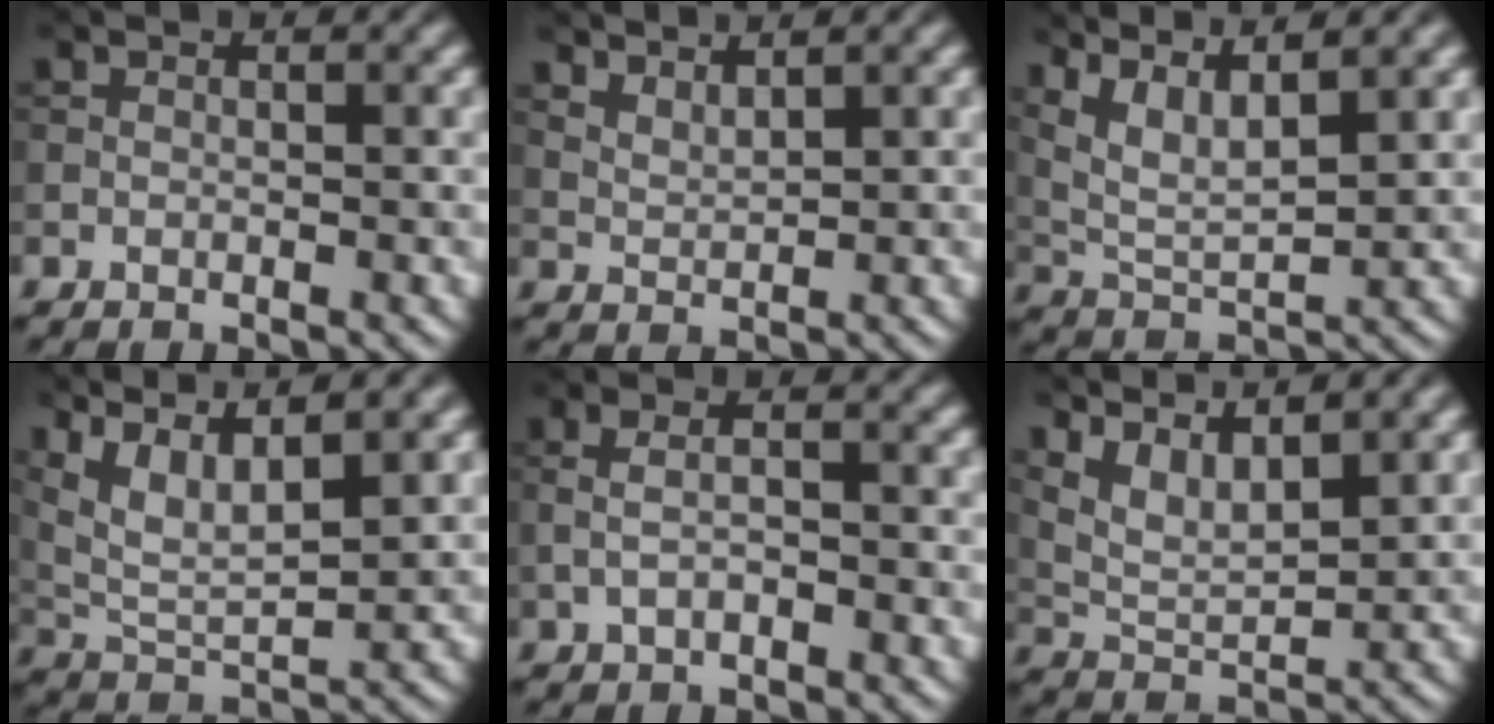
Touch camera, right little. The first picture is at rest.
{"total": 2.3, "force": [2.1, 0.4, 0.9], "torque": [-0.021, -0.002, 0.044]}
{"total": 6.7, "force": [4.2, 2.0, 4.8], "torque": [-0.094, 0.013, 0.072]}
{"total": 8.7, "force": [5.3, 2.9, 6.2], "torque": [-0.133, 0.020, 0.084]}
{"total": 2.6, "force": [-0.5, 1.1, 2.3], "torque": [-0.054, 0.002, -0.009]}
{"total": 5.6, "force": [3.9, 1.9, 3.5], "torque": [-0.079, 0.001, 0.076]}